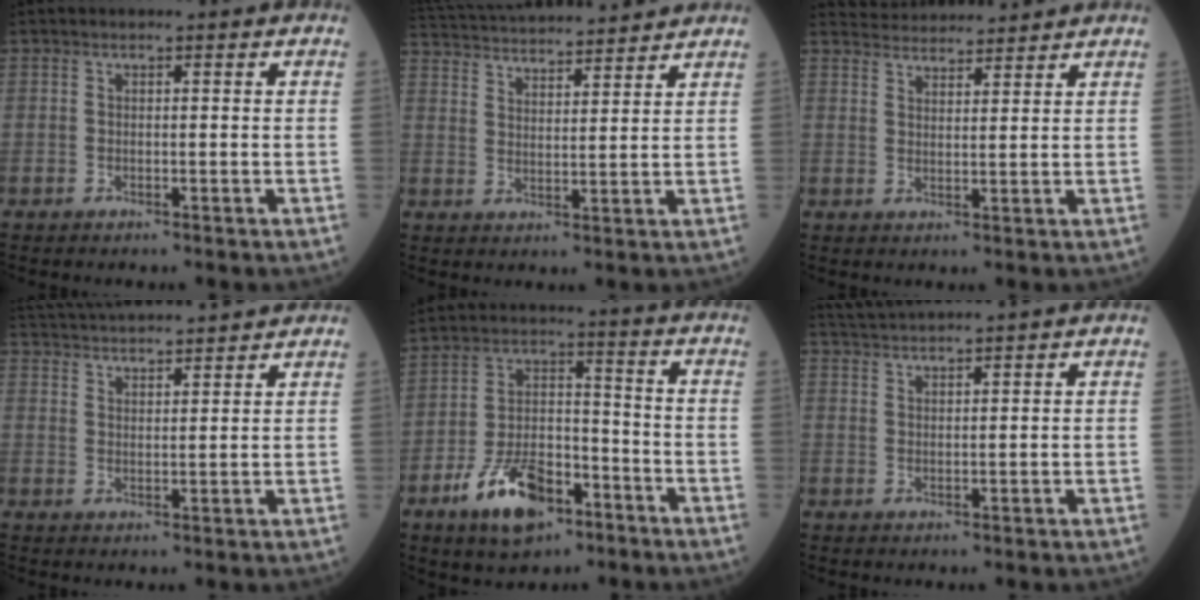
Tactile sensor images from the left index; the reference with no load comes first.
{"total": 18.2, "force": [16.9, 2.7, 6.1], "torque": [-0.121, 0.047, 0.258]}
{"total": 7.3, "force": [7.2, 0.7, 0.8], "torque": [-0.019, 0.028, 0.108]}
{"total": 16.2, "force": [15.2, 1.8, 5.3], "torque": [-0.106, 0.045, 0.232]}
{"total": 11.7, "force": [-6.9, 5.5, 7.7], "torque": [-0.147, 0.000, -0.122]}
{"total": 5.9, "force": [5.5, -1.2, 1.7], "torque": [-0.030, 0.027, 0.096]}